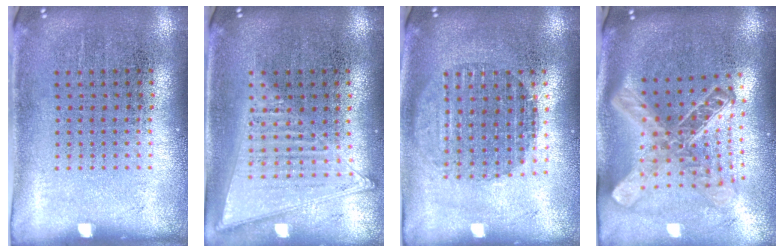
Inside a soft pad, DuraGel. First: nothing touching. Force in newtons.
{"total": 1.4, "press": 1.4, "slide": 0.1}
{"total": 1.8, "press": 1.5, "slide": 1.0}
{"total": 2.6, "press": 1.9, "slide": 1.8}